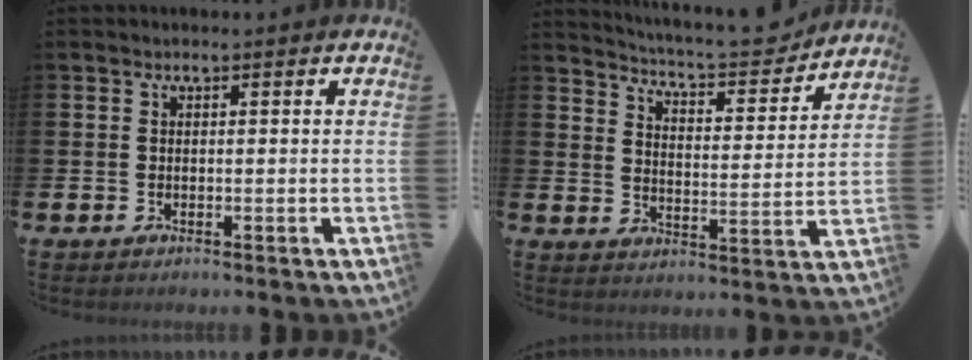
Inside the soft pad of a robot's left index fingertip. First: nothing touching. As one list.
[{"total": 6.6, "force": [6.4, 0.6, 1.4], "torque": [-0.046, -0.051, 0.105]}]